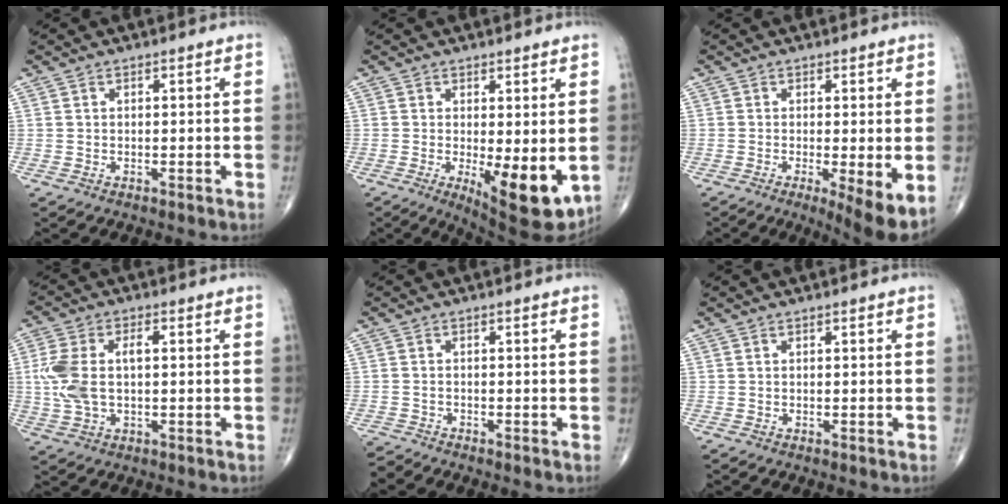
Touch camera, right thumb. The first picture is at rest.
{"total": 10.6, "force": [-1.7, 3.7, 9.8], "torque": [-0.133, -0.027, -0.015]}
{"total": 7.1, "force": [-1.6, 1.7, 6.8], "torque": [-0.105, -0.023, -0.025]}
{"total": 9.6, "force": [0.4, 5.1, 8.1], "torque": [-0.193, 0.016, 0.010]}
{"total": 1.9, "force": [-1.9, 0.1, -0.5], "torque": [0.003, -0.008, -0.039]}
{"total": 0.0}